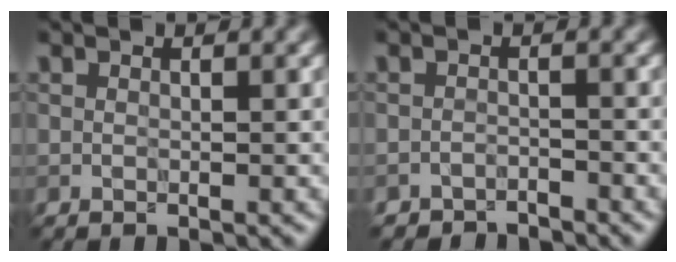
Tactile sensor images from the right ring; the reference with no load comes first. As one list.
[{"total": 2.2, "force": [-2.1, 0.5, -0.2], "torque": [0.010, 0.004, -0.039]}]